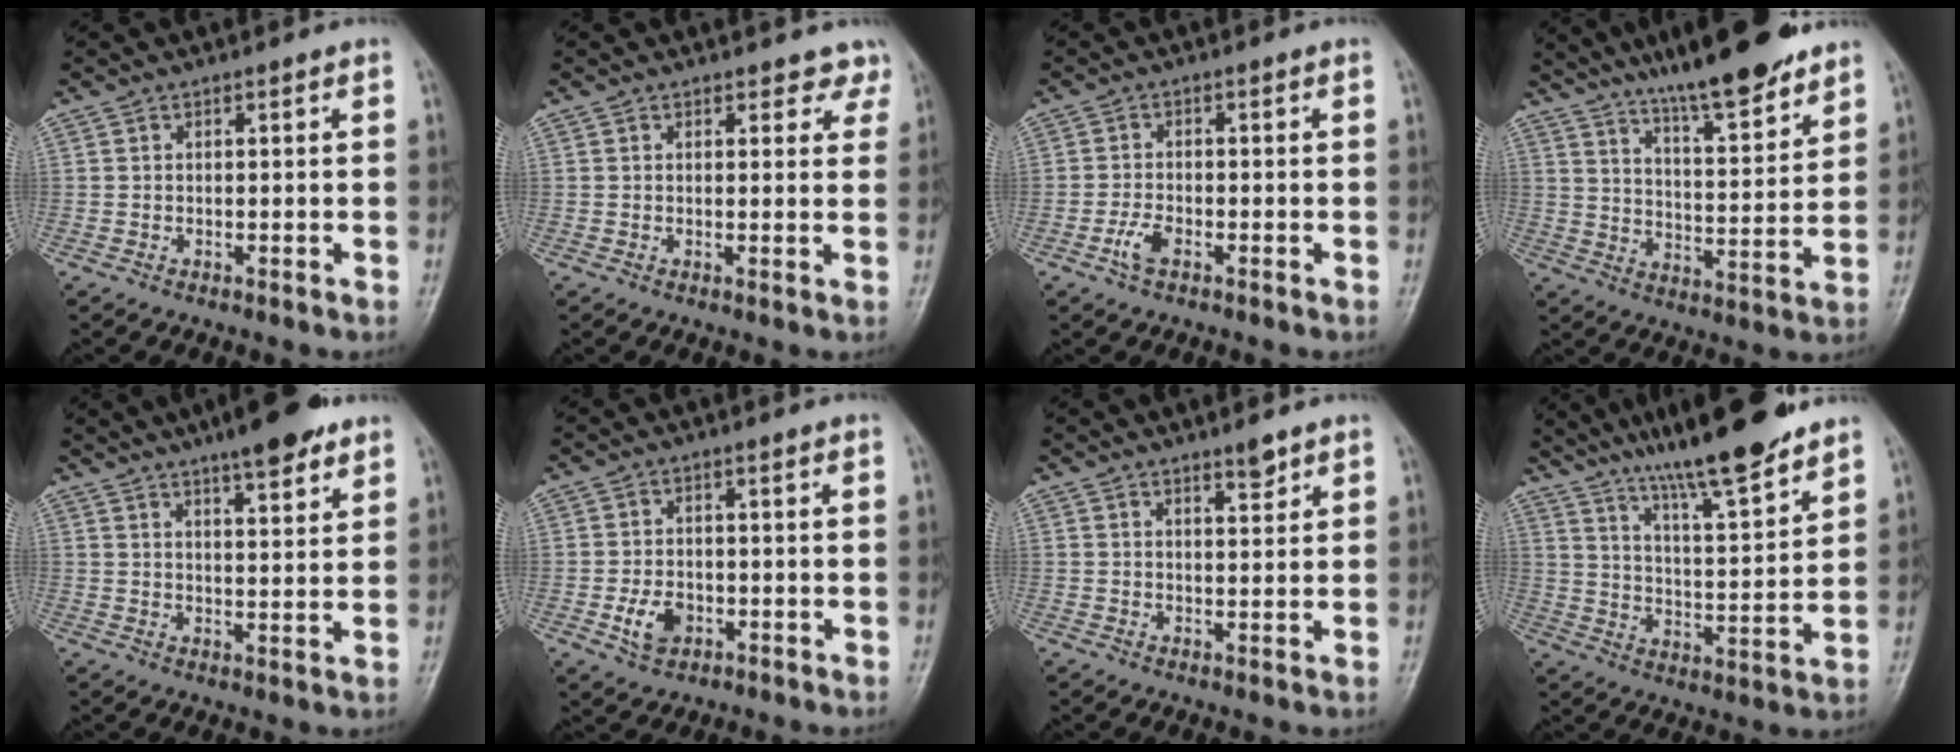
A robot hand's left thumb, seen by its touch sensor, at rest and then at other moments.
{"total": 3.7, "force": [3.2, 1.8, 0.6], "torque": [0.027, -0.016, 0.021]}
{"total": 3.0, "force": [-1.5, 1.4, 2.2], "torque": [-0.050, 0.010, -0.031]}
{"total": 16.3, "force": [12.4, 3.2, 10.0], "torque": [-0.132, -0.068, 0.200]}
{"total": 10.2, "force": [7.0, 2.5, 6.9], "torque": [-0.082, -0.031, 0.101]}
{"total": 4.8, "force": [-1.5, 3.4, 3.1], "torque": [-0.051, 0.005, -0.024]}
{"total": 2.9, "force": [2.2, 0.7, 1.8], "torque": [-0.021, -0.018, 0.036]}
{"total": 17.2, "force": [13.3, 2.5, 10.7], "torque": [-0.152, -0.069, 0.220]}